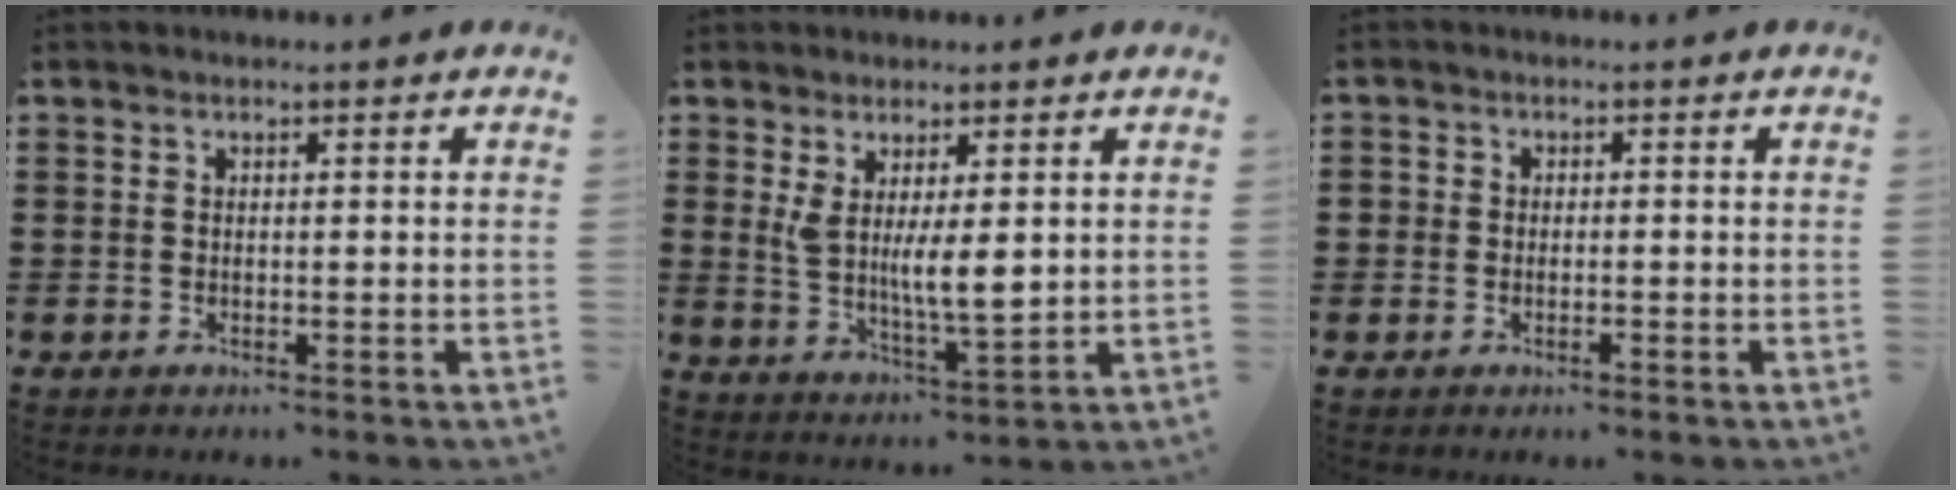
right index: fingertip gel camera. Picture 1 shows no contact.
{"total": 6.4, "force": [1.3, 1.8, 6.0], "torque": [-0.100, -0.009, 0.021]}
{"total": 1.3, "force": [-0.8, 0.9, 0.6], "torque": [-0.015, 0.000, -0.016]}